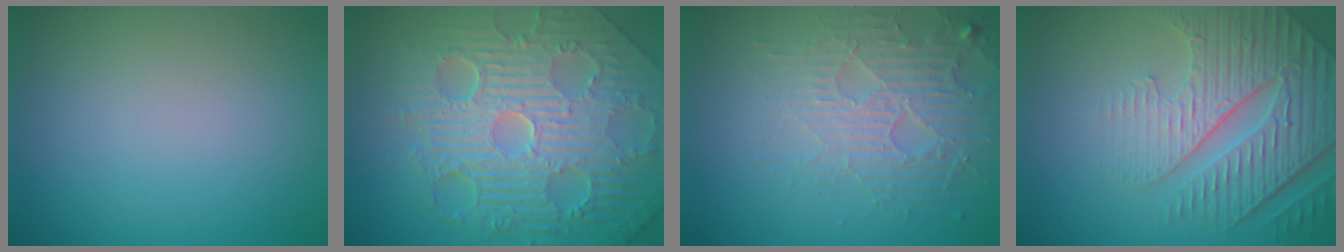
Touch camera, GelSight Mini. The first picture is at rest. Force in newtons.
{"total": 11.1, "press": 7.2, "slide": 8.4}
{"total": 3.8, "press": 3.6, "slide": 1.2}
{"total": 6.8, "press": 5.2, "slide": 4.3}